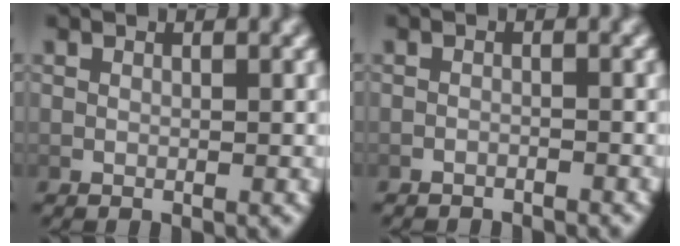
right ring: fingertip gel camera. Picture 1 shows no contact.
{"total": 1.8, "force": [-1.8, 0.1, 0.0], "torque": [-0.002, -0.005, -0.027]}